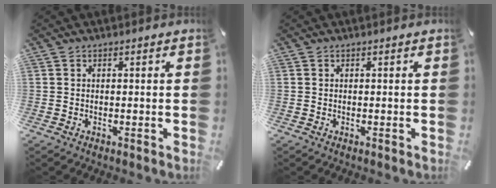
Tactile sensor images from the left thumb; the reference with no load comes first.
{"total": 0.0}